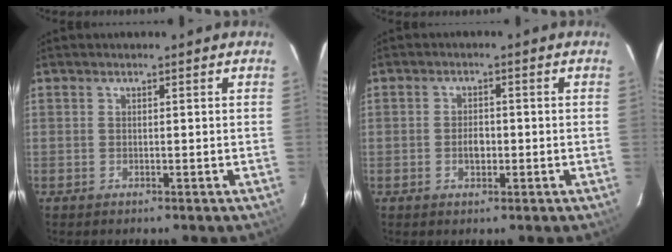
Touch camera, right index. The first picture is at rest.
{"total": 2.8, "force": [-0.7, 1.8, 2.0], "torque": [-0.037, 0.004, -0.011]}